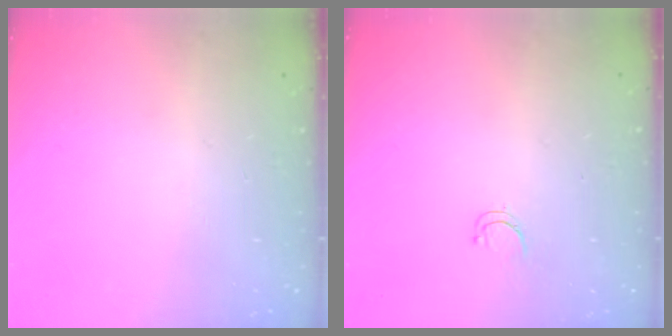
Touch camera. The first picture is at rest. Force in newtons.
{"total": 3.1, "press": 3.1, "slide": 0.4}